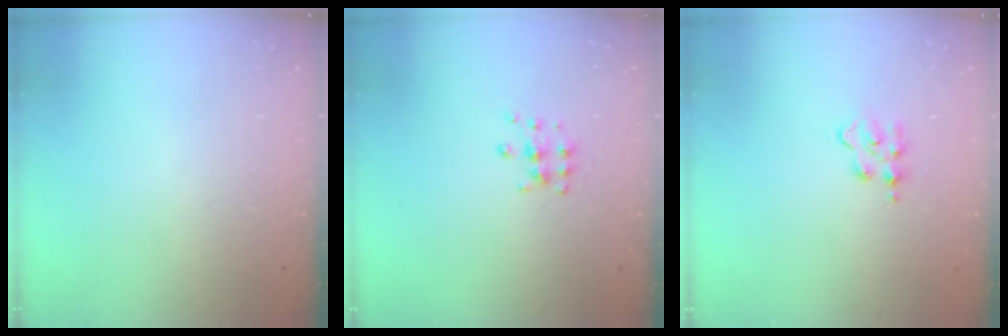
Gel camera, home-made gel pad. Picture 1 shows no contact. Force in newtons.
{"total": 6.0, "press": 6.0, "slide": 0.5}
{"total": 3.0, "press": 3.0, "slide": 0.4}